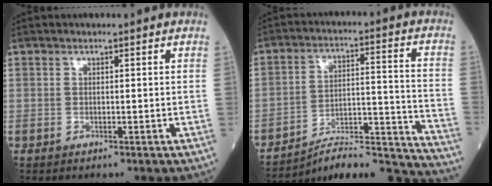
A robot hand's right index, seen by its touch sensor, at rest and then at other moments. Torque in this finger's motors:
{"motor_torque": [0.09, -0.01, 0.39, 0.07]}